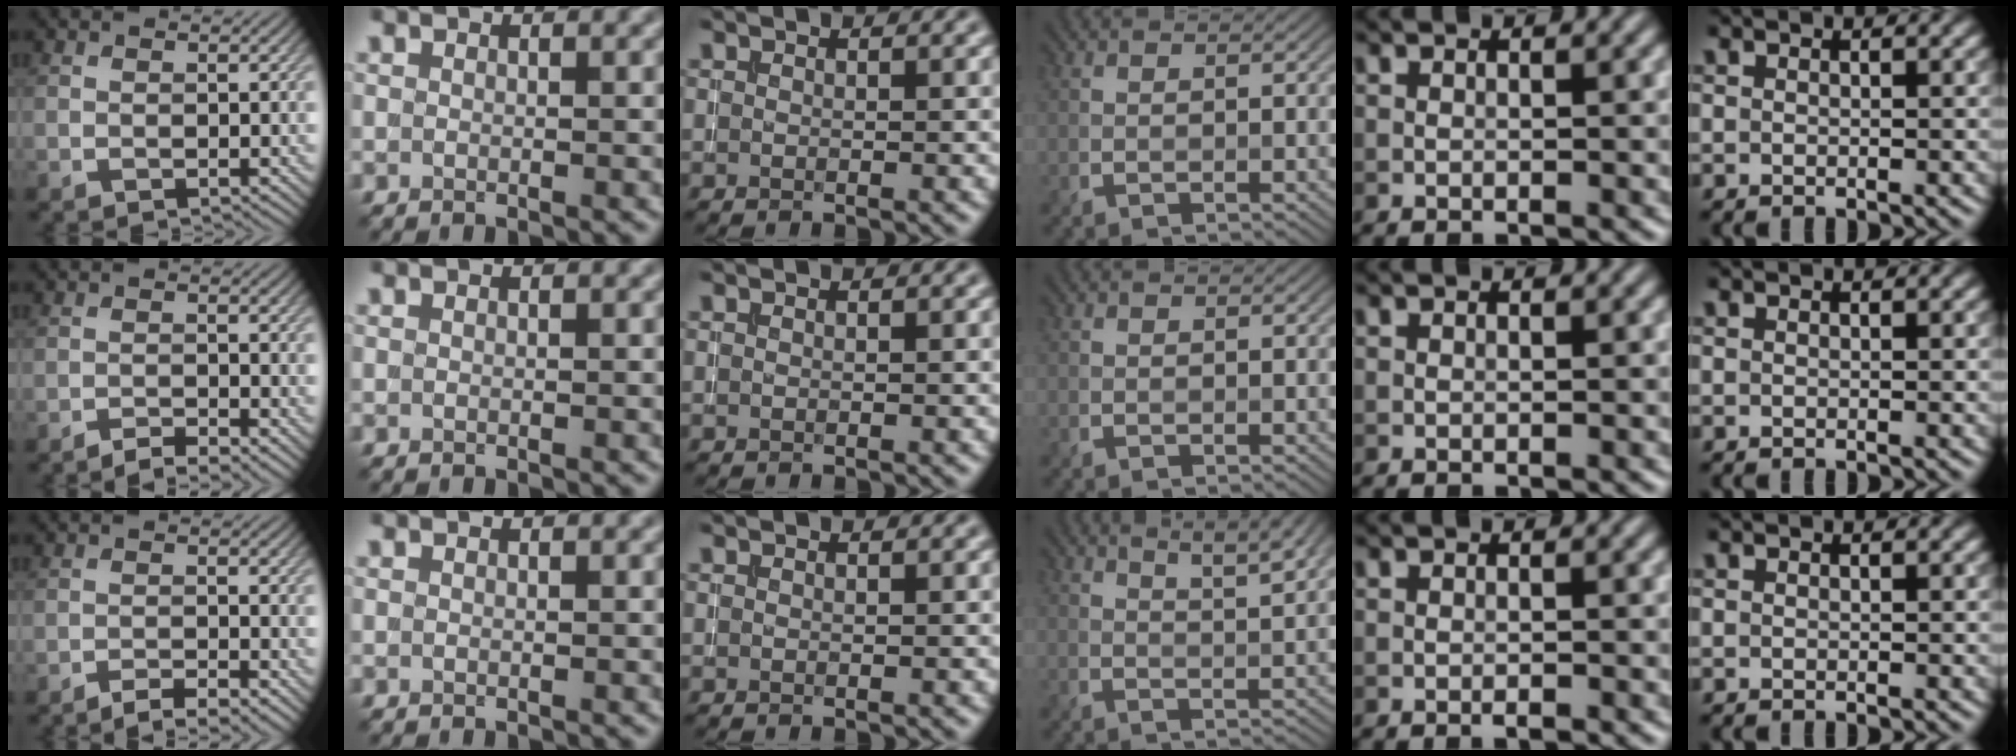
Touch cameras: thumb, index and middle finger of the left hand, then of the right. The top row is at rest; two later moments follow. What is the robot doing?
{"motion": "pour", "object": "almond"}